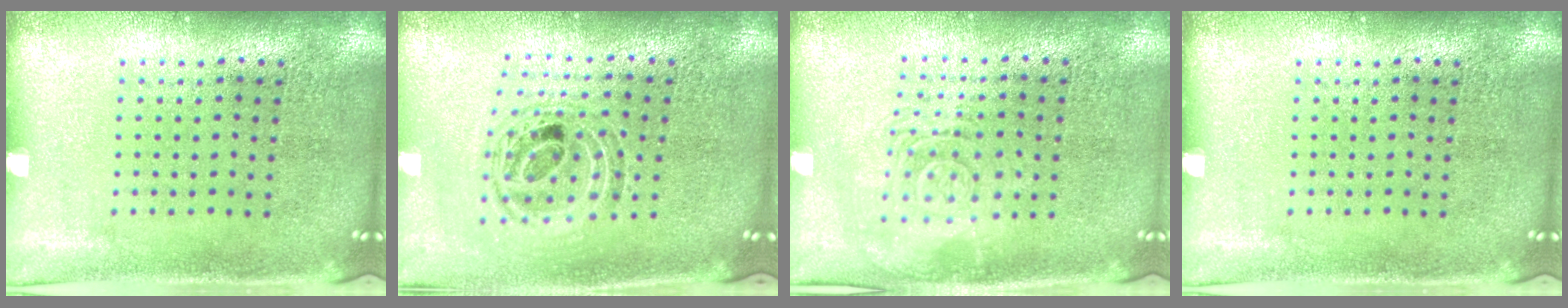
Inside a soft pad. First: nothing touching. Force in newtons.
{"total": 0.9, "press": 0.9, "slide": 0.2}
{"total": 2.5, "press": 2.5, "slide": 0.5}
{"total": 0.0}